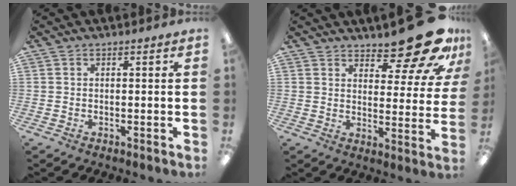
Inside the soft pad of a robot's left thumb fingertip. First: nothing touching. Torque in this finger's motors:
{"motor_torque": [0.37, 0.47, -0.03, -0.17, 0.06]}